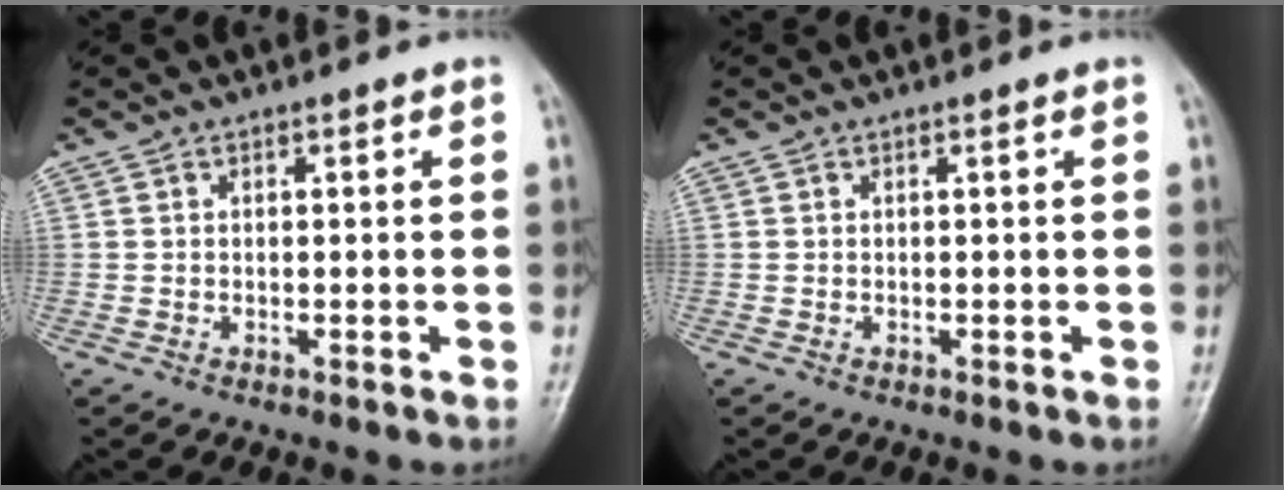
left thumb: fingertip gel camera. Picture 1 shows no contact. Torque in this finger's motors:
{"motor_torque": [0.04, 0.04, 0.00, 0.00, 0.00]}